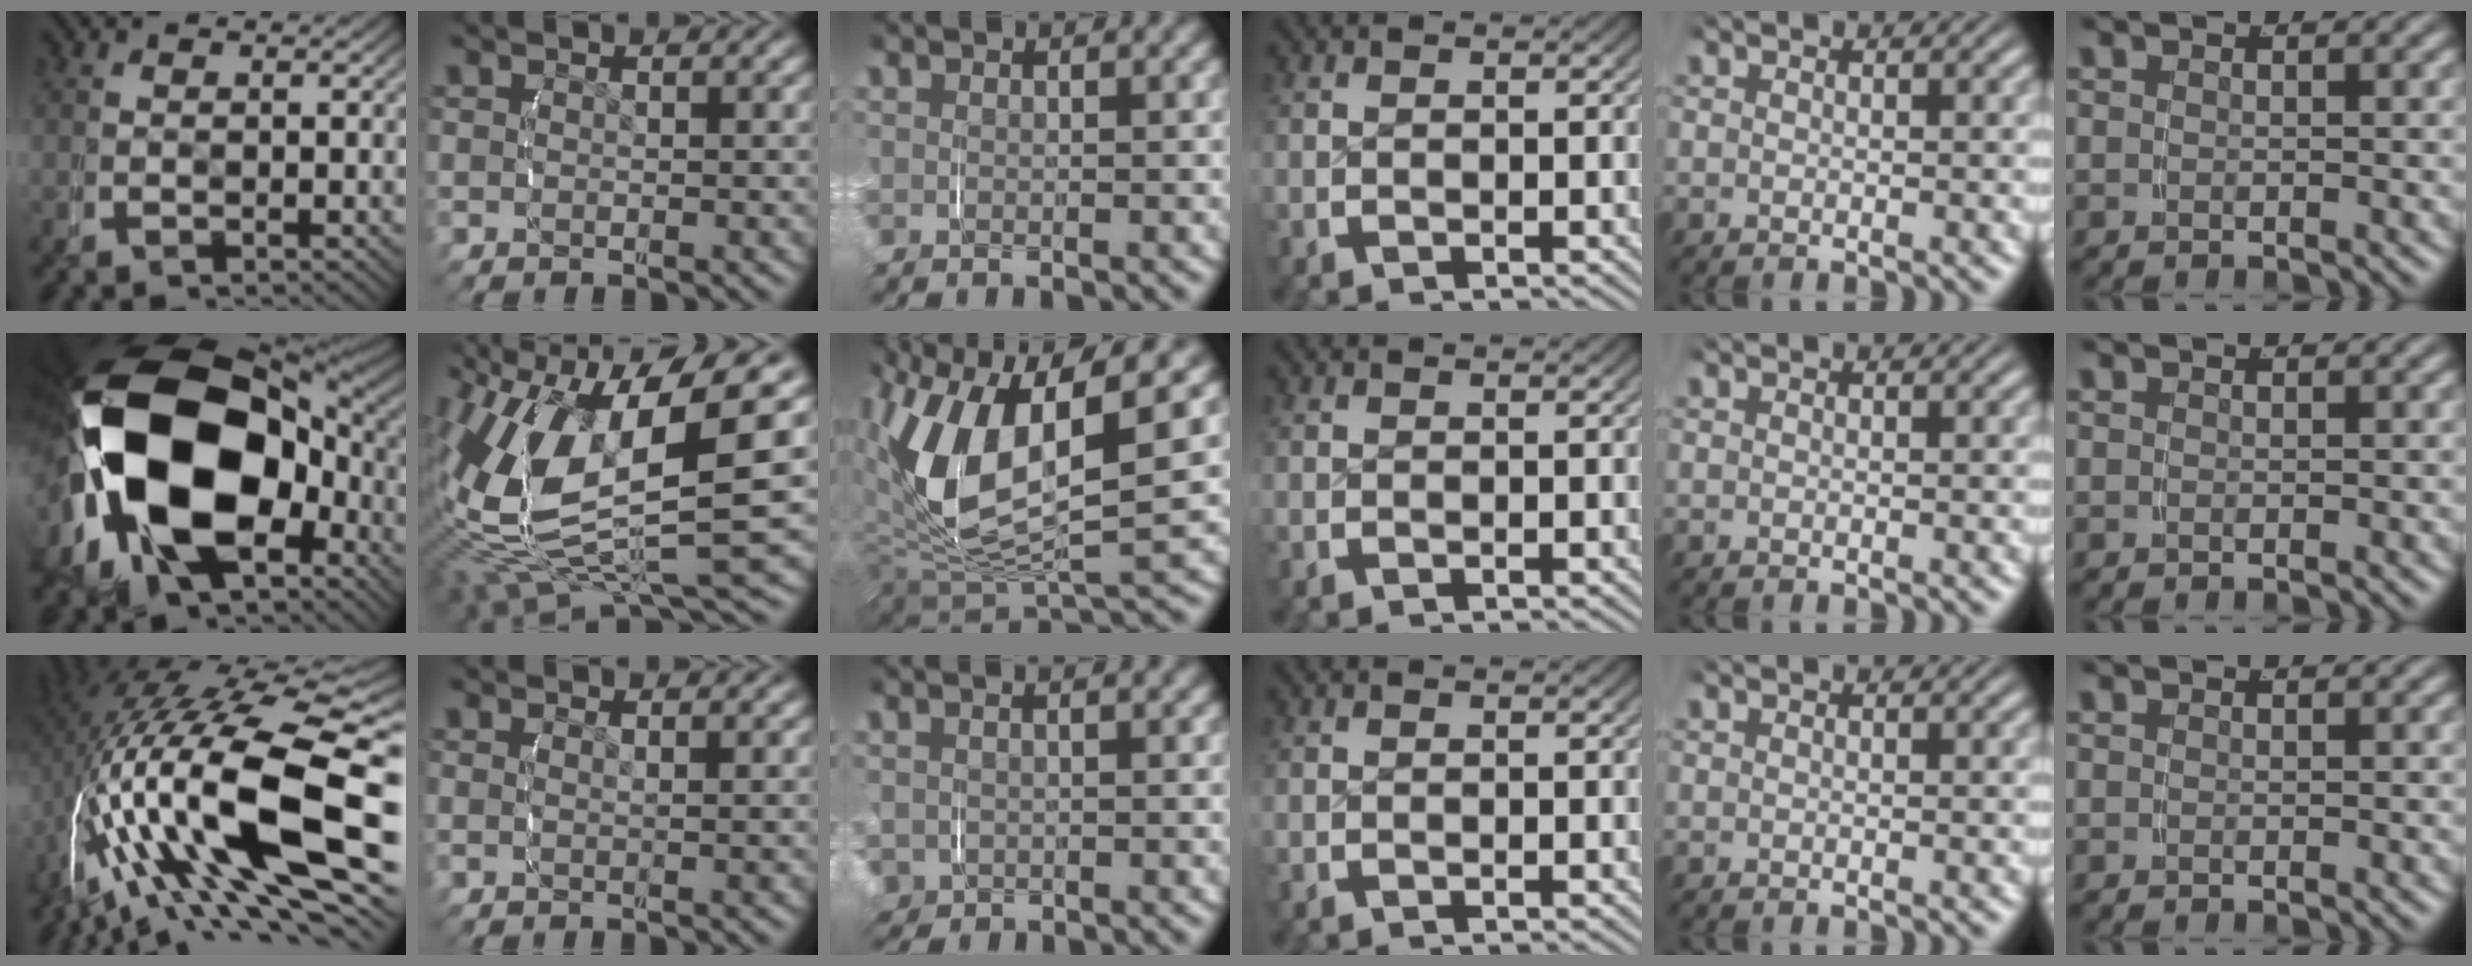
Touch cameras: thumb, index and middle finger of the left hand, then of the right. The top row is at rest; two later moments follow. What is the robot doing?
{"motion": "grasp_and_lifting", "object": "router"}